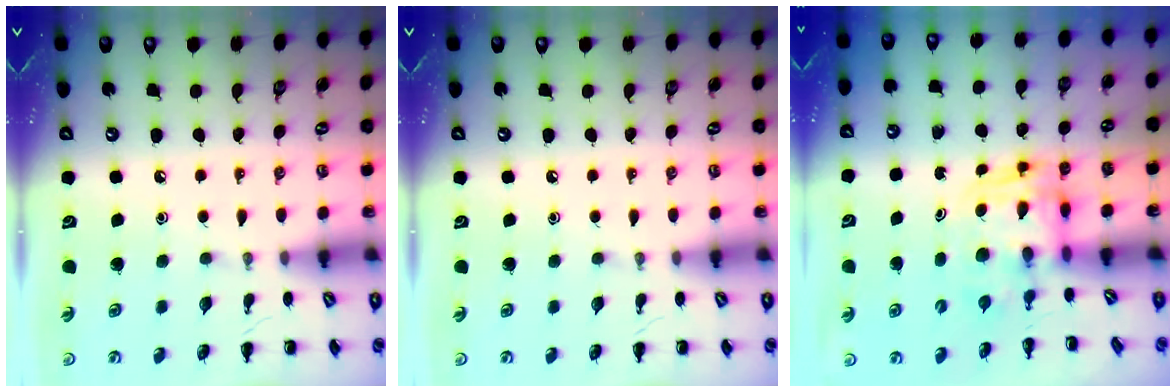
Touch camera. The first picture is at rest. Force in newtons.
{"total": 0.0}
{"total": 2.8, "press": 2.8, "slide": 0.2}